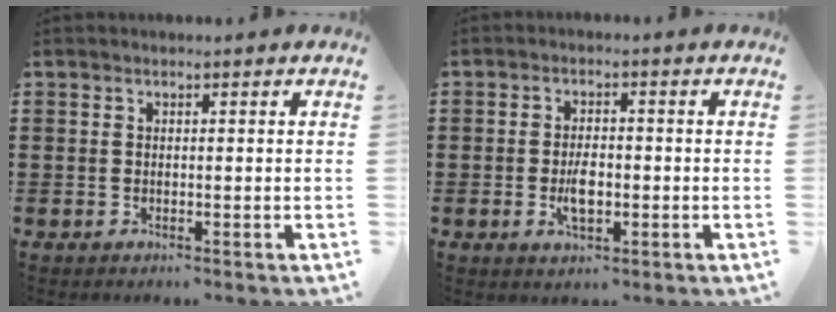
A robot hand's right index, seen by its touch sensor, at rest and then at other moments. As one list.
[{"total": 4.2, "force": [-0.9, 2.0, 3.6], "torque": [-0.071, 0.002, -0.016]}]